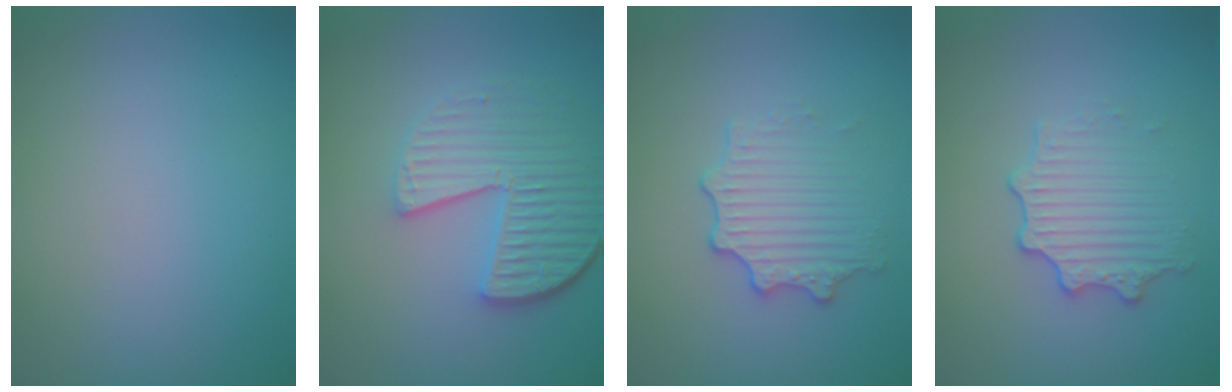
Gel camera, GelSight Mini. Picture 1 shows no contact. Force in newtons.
{"total": 5.5, "press": 4.1, "slide": 3.6}
{"total": 3.0, "press": 2.7, "slide": 1.1}
{"total": 3.0, "press": 2.7, "slide": 1.1}